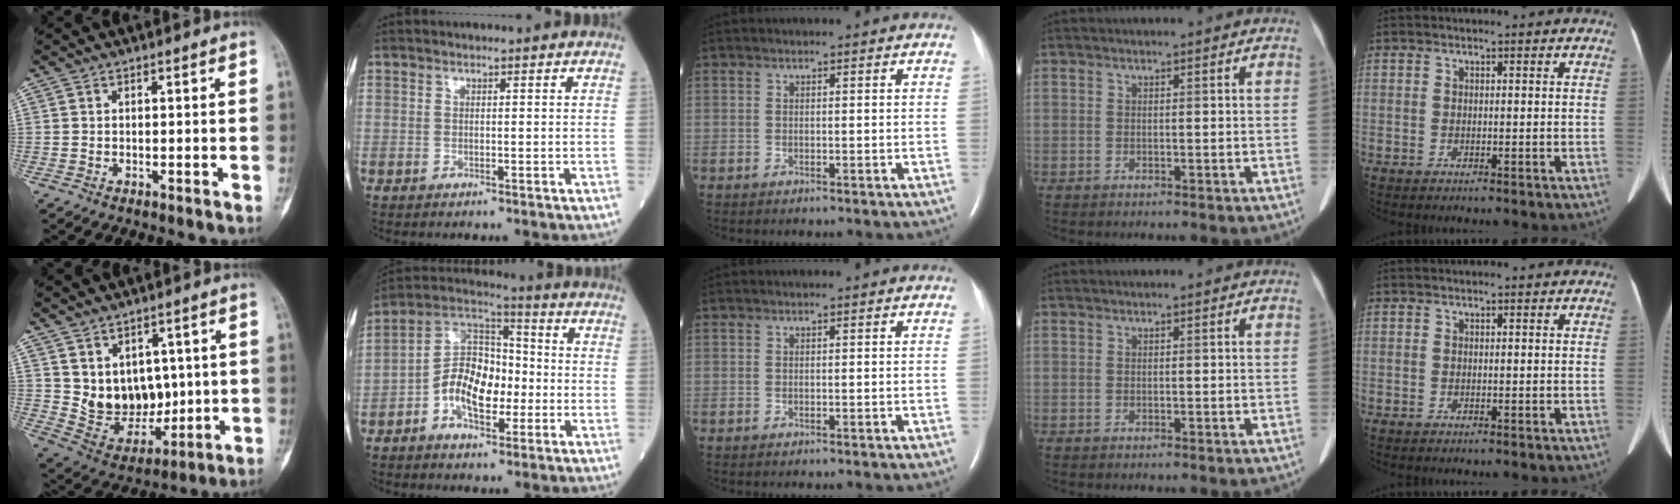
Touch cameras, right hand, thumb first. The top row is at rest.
{"thumb": {"total": 11.3, "force": [2.1, 8.8, 6.9], "torque": [-0.062, -0.024, 0.066]}, "index": {"total": 11.2, "force": [-3.1, 6.1, 8.9], "torque": [-0.171, 0.029, -0.060]}}